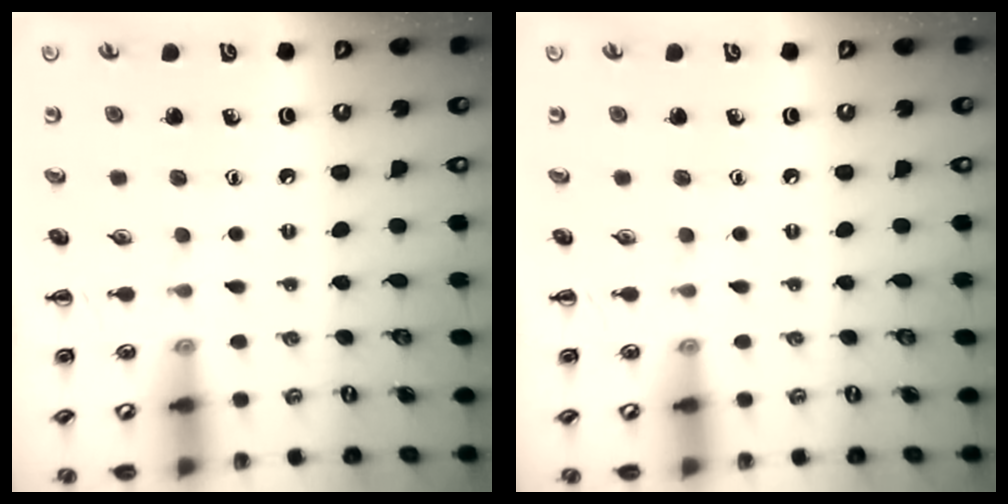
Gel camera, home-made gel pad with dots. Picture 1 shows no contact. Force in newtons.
{"total": 0.0}